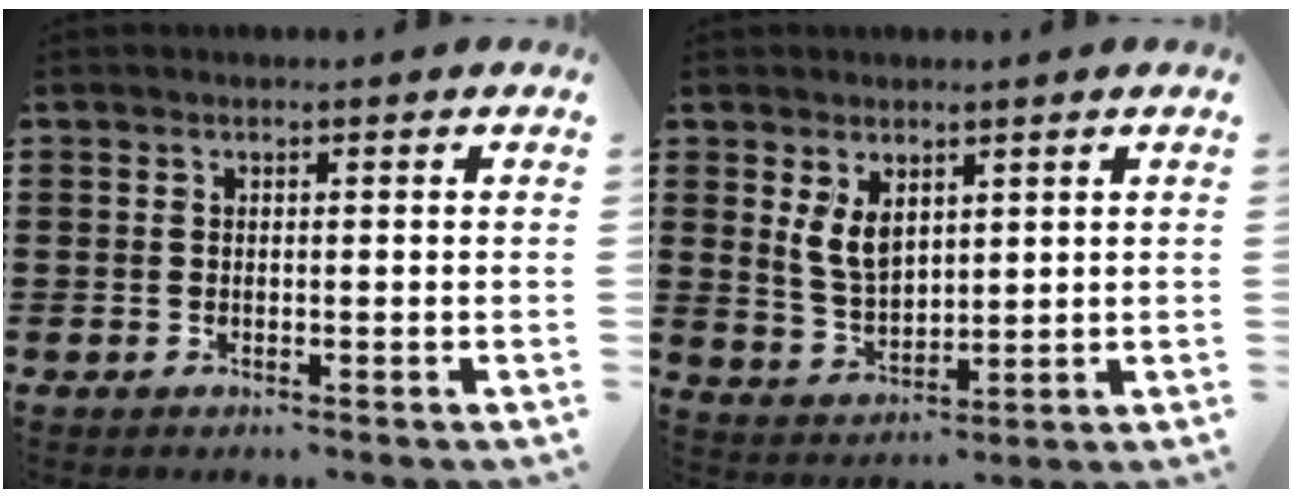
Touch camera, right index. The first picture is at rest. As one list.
[{"total": 5.1, "force": [2.4, 2.9, 3.5], "torque": [-0.083, 0.001, 0.043]}]